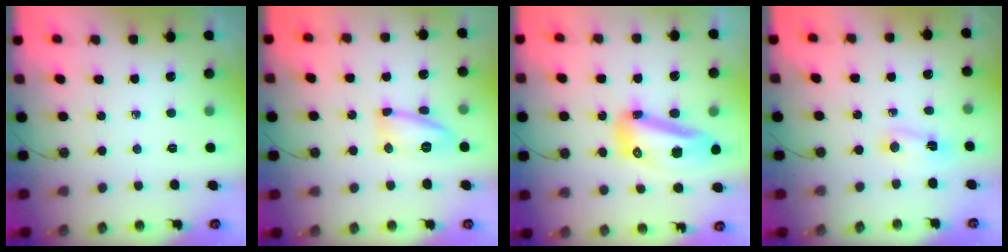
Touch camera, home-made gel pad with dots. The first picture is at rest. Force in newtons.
{"total": 11.3, "press": 11.2, "slide": 0.7}
{"total": 15.0, "press": 14.9, "slide": 1.7}
{"total": 2.3, "press": 2.3, "slide": 0.4}